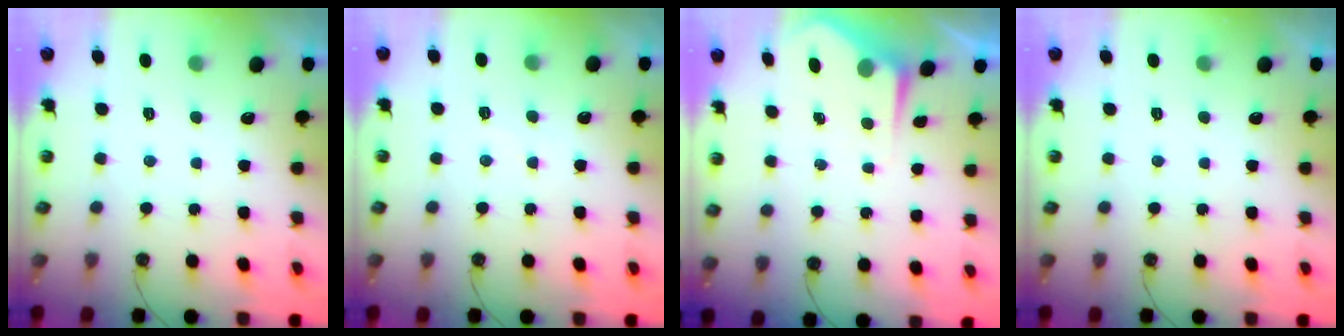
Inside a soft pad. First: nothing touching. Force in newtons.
{"total": 4.5, "press": 4.4, "slide": 0.6}
{"total": 3.8, "press": 3.8, "slide": 0.5}
{"total": 0.0}